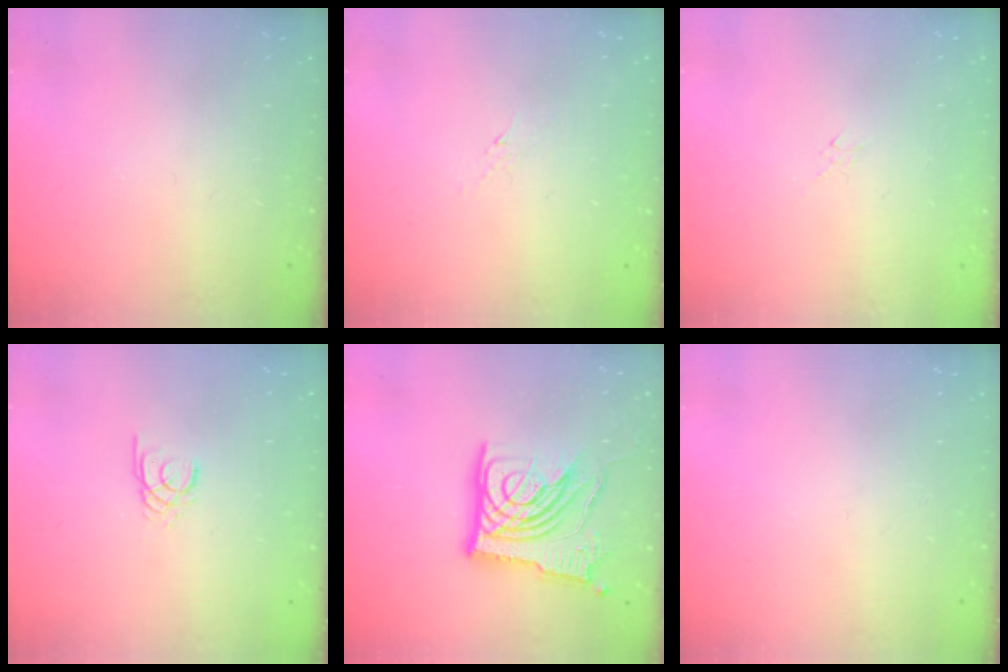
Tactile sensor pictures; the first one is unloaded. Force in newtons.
{"total": 2.8, "press": 2.7, "slide": 0.6}
{"total": 1.3, "press": 1.3, "slide": 0.1}
{"total": 2.4, "press": 2.4, "slide": 0.1}
{"total": 17.1, "press": 16.9, "slide": 2.3}
{"total": 0.0}